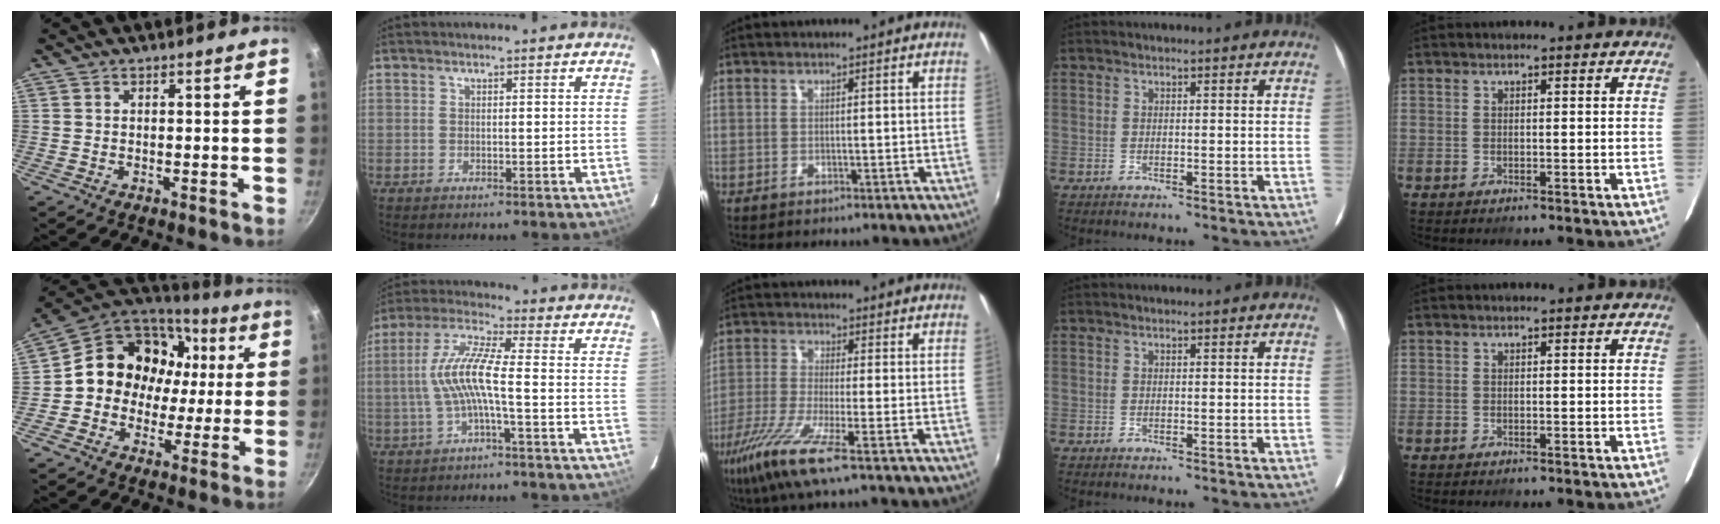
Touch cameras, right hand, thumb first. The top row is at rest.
{"thumb": {"total": 17.1, "force": [1.9, 14.8, 8.4], "torque": [-0.101, 0.035, 0.023]}, "index": {"total": 9.0, "force": [-1.6, 0.6, 8.8], "torque": [-0.193, 0.010, -0.027]}, "middle": {"total": 9.8, "force": [-5.7, 0.2, 7.9], "torque": [-0.183, -0.027, -0.113]}}